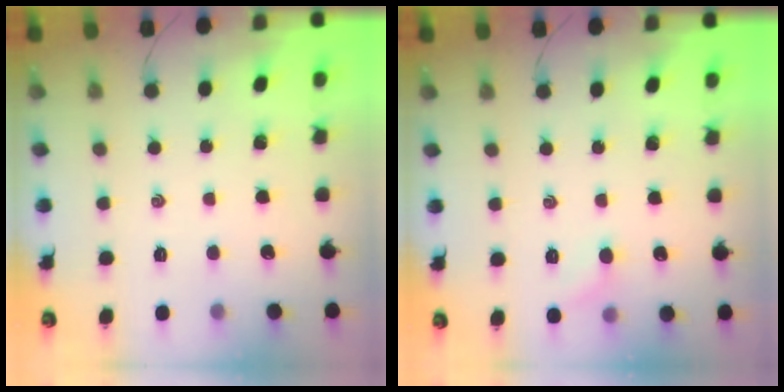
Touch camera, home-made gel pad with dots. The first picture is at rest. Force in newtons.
{"total": 4.6, "press": 4.4, "slide": 1.4}